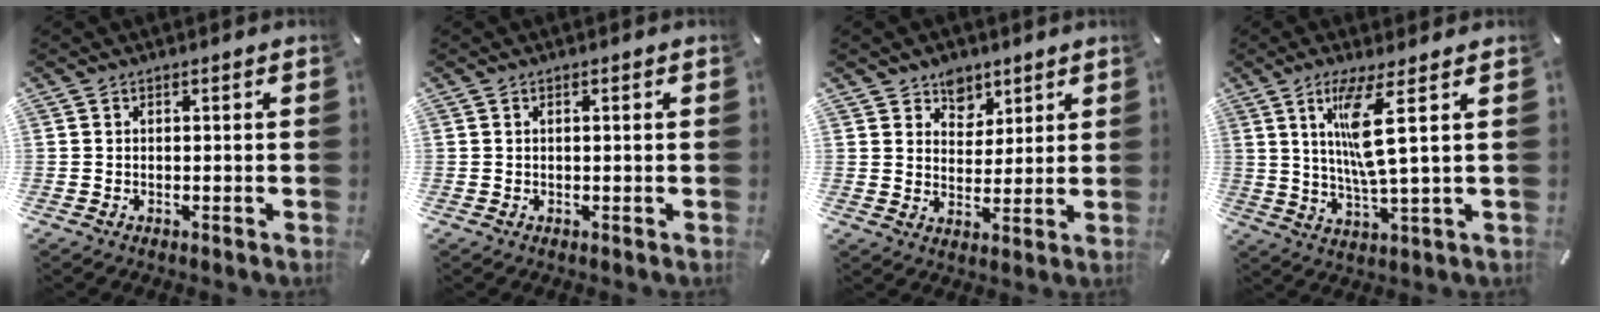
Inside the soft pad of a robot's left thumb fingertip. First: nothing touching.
{"total": 0.7, "force": [0.2, 0.1, 0.6], "torque": [-0.013, 0.002, 0.002]}
{"total": 6.5, "force": [4.6, 4.5, 0.1], "torque": [0.012, -0.032, 0.081]}
{"total": 12.1, "force": [3.9, 1.1, 11.5], "torque": [-0.230, -0.009, 0.058]}